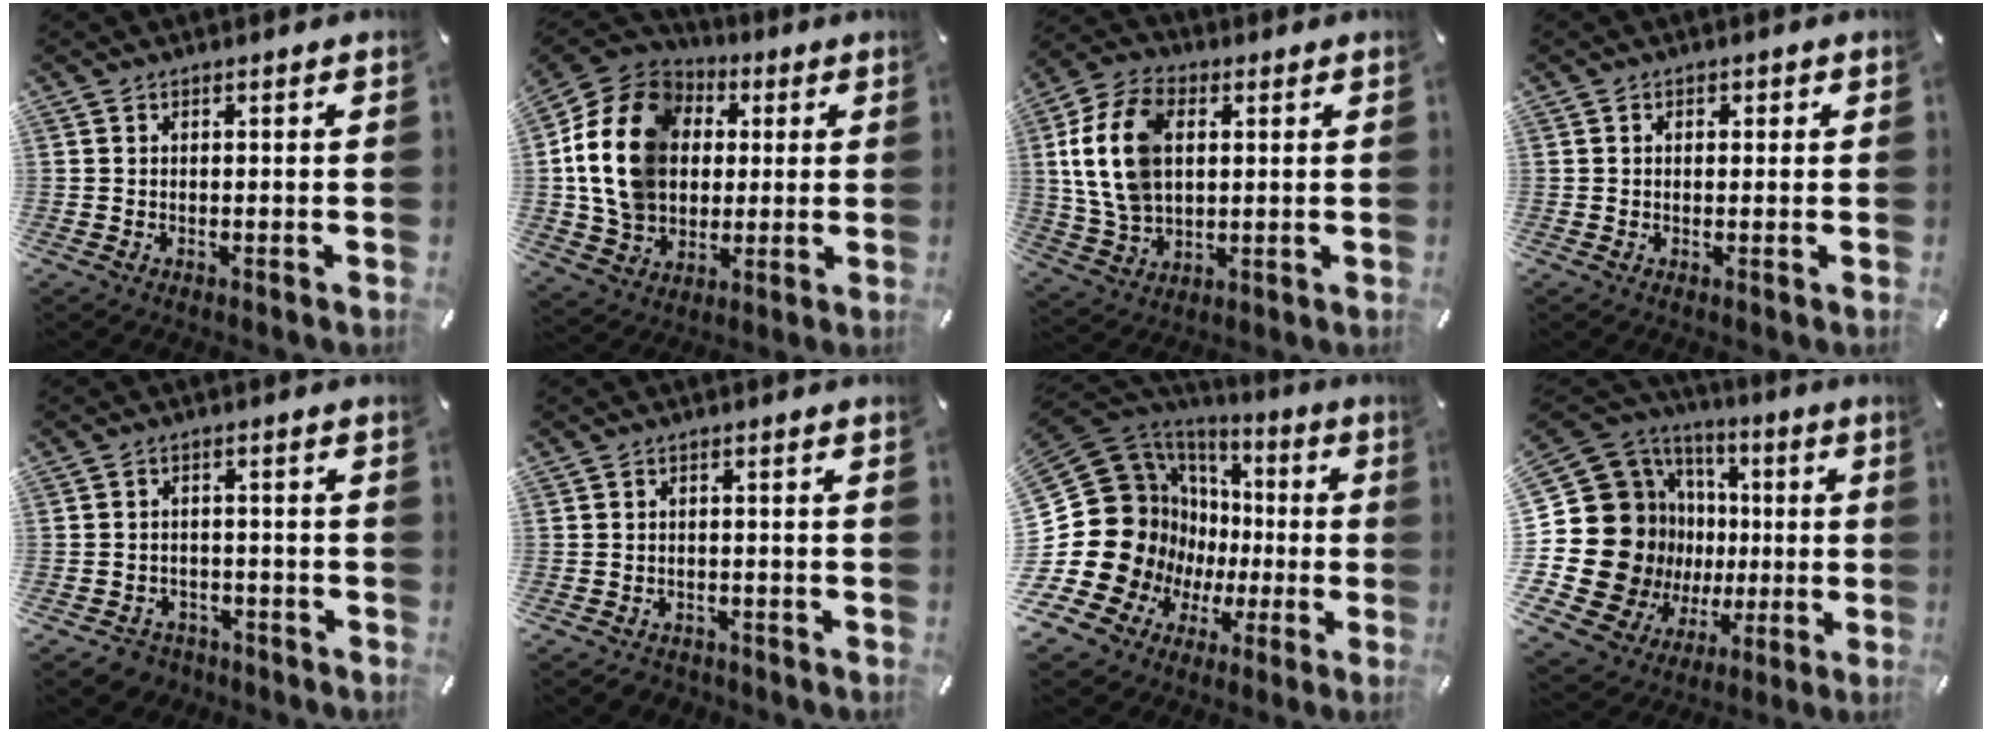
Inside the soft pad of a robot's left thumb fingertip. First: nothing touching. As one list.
[{"total": 18.8, "force": [2.0, 15.7, 10.2], "torque": [-0.236, -0.001, 0.036]}, {"total": 15.0, "force": [2.7, 10.6, 10.3], "torque": [-0.249, 0.012, 0.048]}, {"total": 1.3, "force": [0.1, 1.1, 0.7], "torque": [-0.006, 0.004, -0.003]}, {"total": 4.2, "force": [-2.9, 2.9, 0.9], "torque": [-0.019, 0.016, -0.056]}, {"total": 2.4, "force": [-1.9, 1.4, 0.4], "torque": [-0.005, 0.012, -0.041]}, {"total": 23.5, "force": [1.9, 19.8, 12.5], "torque": [-0.265, -0.052, 0.087]}, {"total": 25.6, "force": [0.4, 20.7, 15.0], "torque": [-0.310, -0.046, 0.061]}]